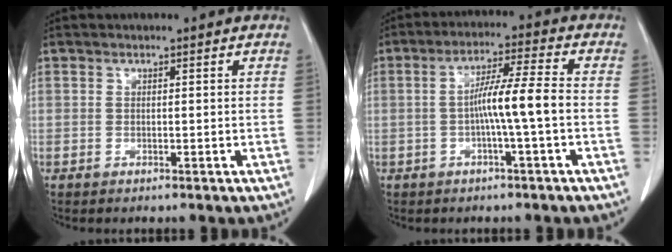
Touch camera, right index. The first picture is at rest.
{"total": 7.1, "force": [-1.2, -0.7, 7.0], "torque": [-0.126, 0.012, -0.021]}